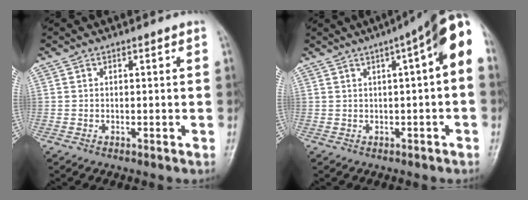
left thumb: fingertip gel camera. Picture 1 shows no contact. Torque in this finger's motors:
{"motor_torque": [2.42, 2.59, 1.79, -0.70, 0.21]}